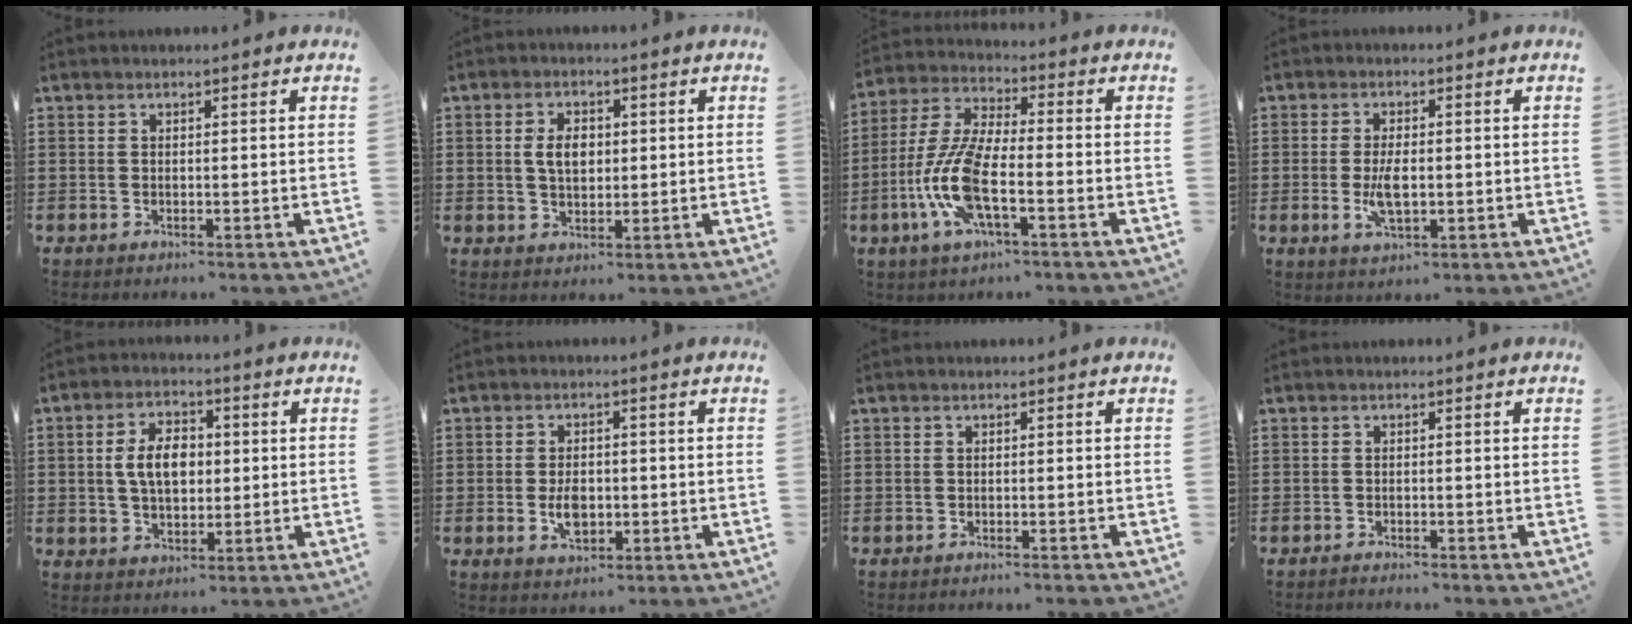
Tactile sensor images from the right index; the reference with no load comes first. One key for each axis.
{"total": 4.3, "fx": 0.4, "fy": 2.6, "fz": 3.4, "tx": -0.062, "ty": 0.009, "tz": 0.004}
{"total": 11.0, "fx": -3.5, "fy": 3.4, "fz": 9.9, "tx": -0.239, "ty": -0.017, "tz": -0.072}
{"total": 4.9, "fx": -0.6, "fy": 2.1, "fz": 4.4, "tx": -0.092, "ty": -0.003, "tz": -0.013}
{"total": 6.8, "fx": 0.4, "fy": 4.2, "fz": 5.3, "tx": -0.101, "ty": 0.008, "tz": -0.002}
{"total": 4.2, "fx": -0.8, "fy": 2.6, "fz": 3.2, "tx": -0.060, "ty": -0.002, "tz": -0.018}
{"total": 0.6, "fx": -0.6, "fy": 0.0, "fz": 0.1, "tx": -0.004, "ty": -0.002, "tz": -0.012}
{"total": 1.0, "fx": -1.0, "fy": 0.1, "fz": 0.0, "tx": -0.001, "ty": 0.002, "tz": -0.022}